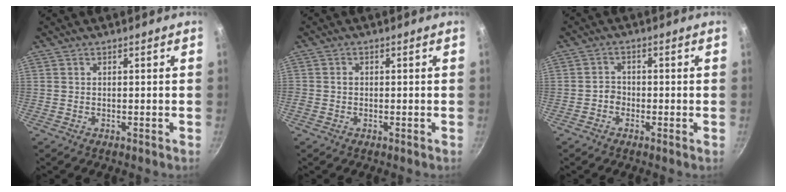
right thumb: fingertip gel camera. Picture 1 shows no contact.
{"total": 1.1, "force": [-0.1, 1.0, 0.4], "torque": [-0.006, 0.004, -0.003]}
{"total": 1.9, "force": [-1.0, 1.5, 0.7], "torque": [-0.003, 0.013, -0.021]}